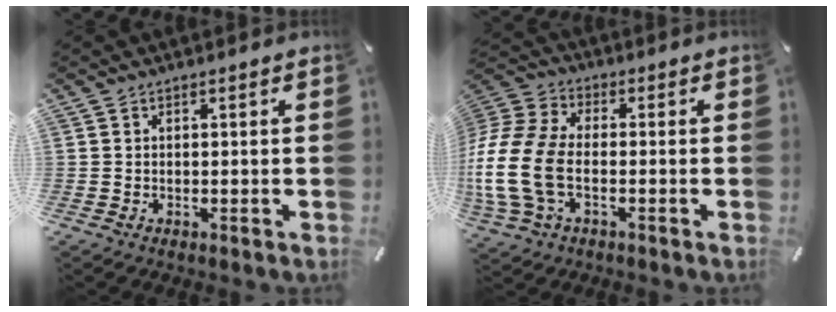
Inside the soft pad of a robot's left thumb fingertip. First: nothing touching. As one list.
[{"total": 15.8, "force": [-3.3, 10.7, 11.2], "torque": [-0.252, 0.011, -0.058]}]